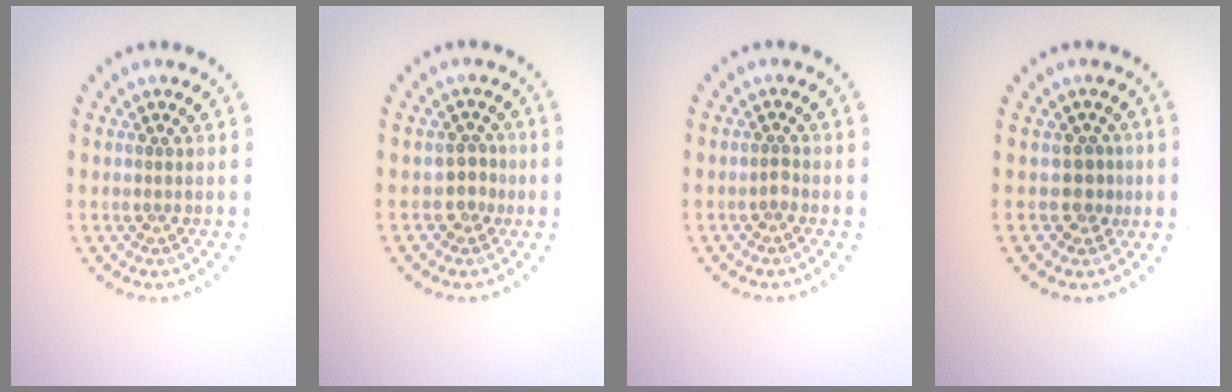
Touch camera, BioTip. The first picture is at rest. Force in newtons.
{"total": 1.7, "press": 1.3, "slide": 1.1}
{"total": 0.6, "press": 0.5, "slide": 0.3}
{"total": 1.8, "press": 1.5, "slide": 1.1}